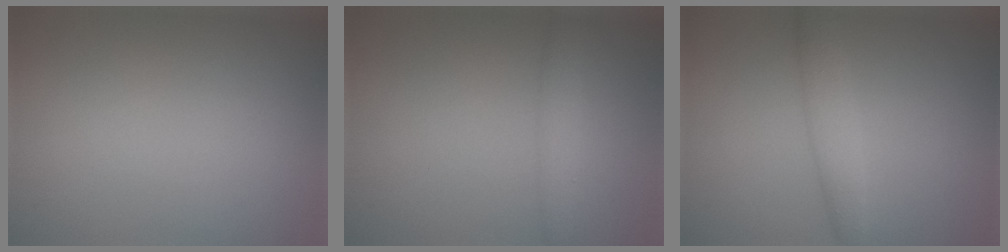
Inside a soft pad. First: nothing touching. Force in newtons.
{"total": 1.8, "press": 1.8, "slide": 0.1}
{"total": 2.6, "press": 2.6, "slide": 0.0}